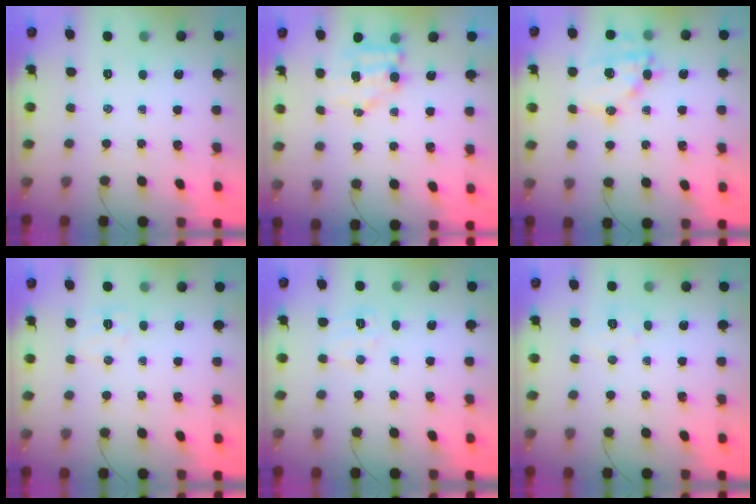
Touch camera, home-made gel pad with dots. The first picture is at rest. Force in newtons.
{"total": 6.2, "press": 6.2, "slide": 0.7}
{"total": 15.9, "press": 15.5, "slide": 3.4}
{"total": 5.4, "press": 5.4, "slide": 0.9}
{"total": 6.9, "press": 6.8, "slide": 1.0}
{"total": 4.6, "press": 4.5, "slide": 0.8}